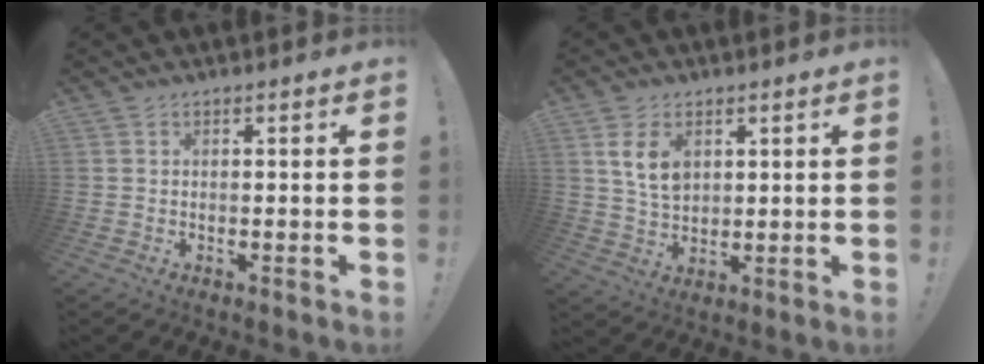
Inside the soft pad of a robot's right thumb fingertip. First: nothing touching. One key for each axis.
{"total": 8.1, "fx": 3.2, "fy": 5.2, "fz": 5.2, "tx": -0.091, "ty": -0.008, "tz": 0.061}